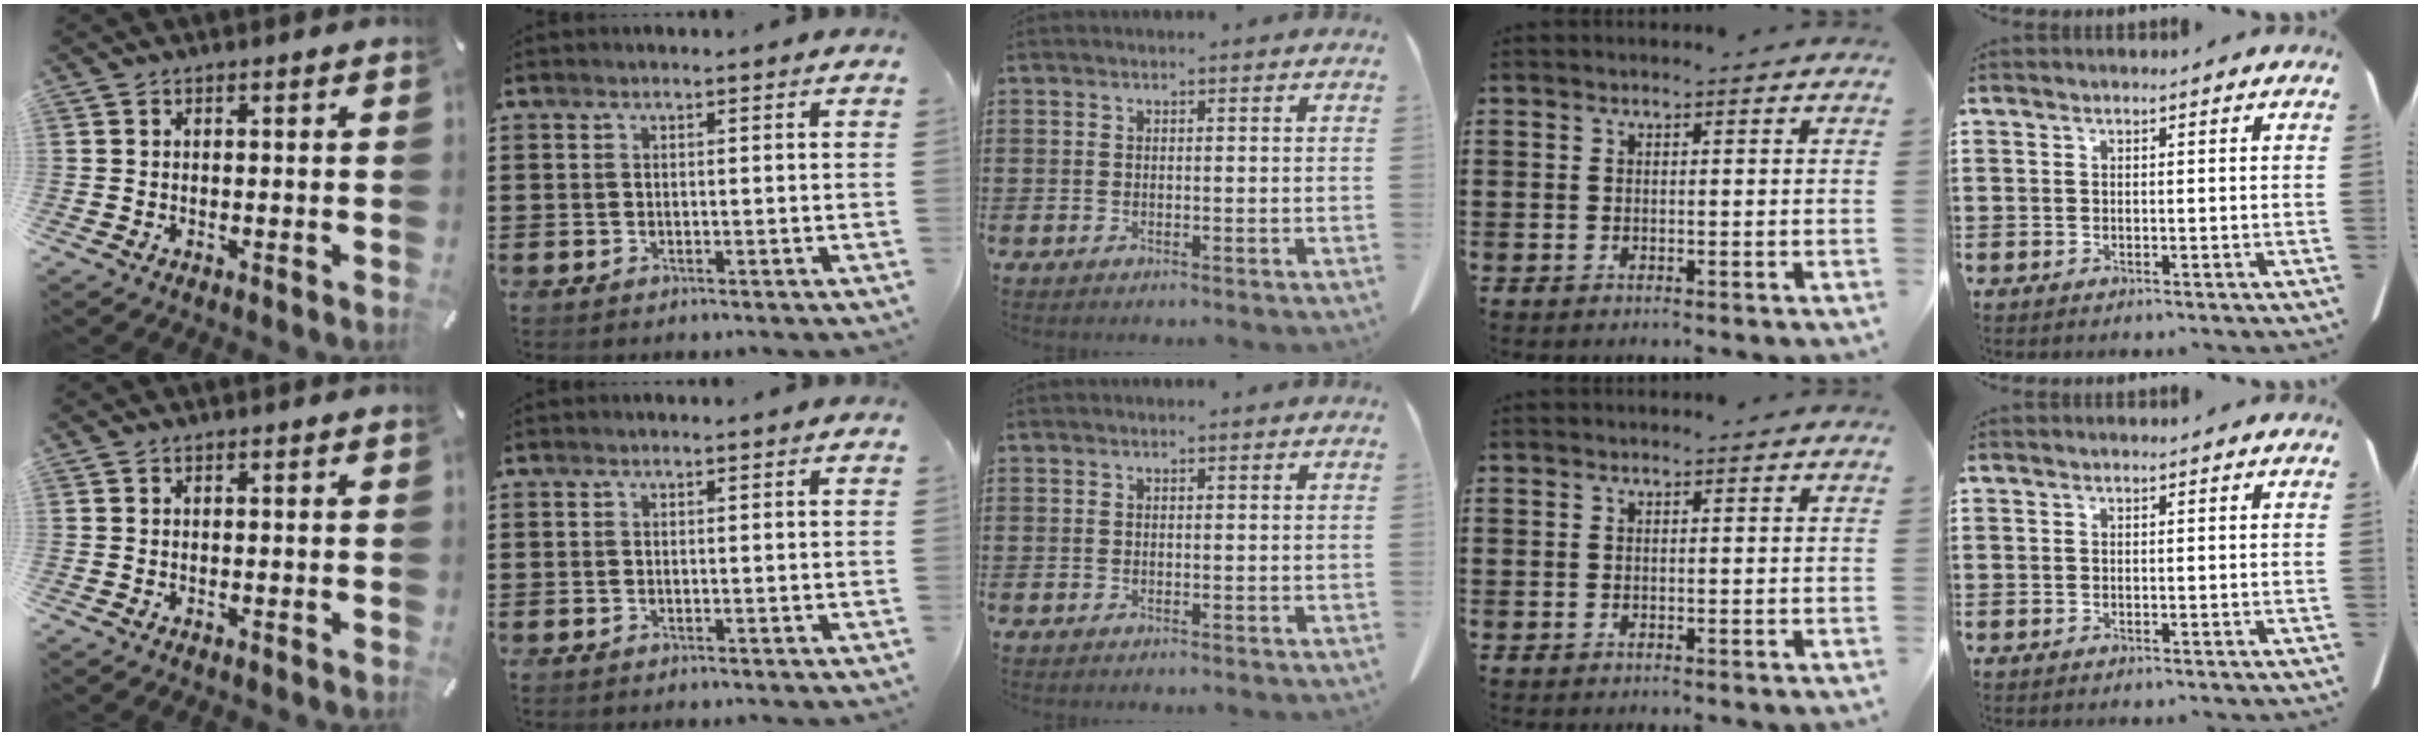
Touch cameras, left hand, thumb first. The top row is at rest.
{}